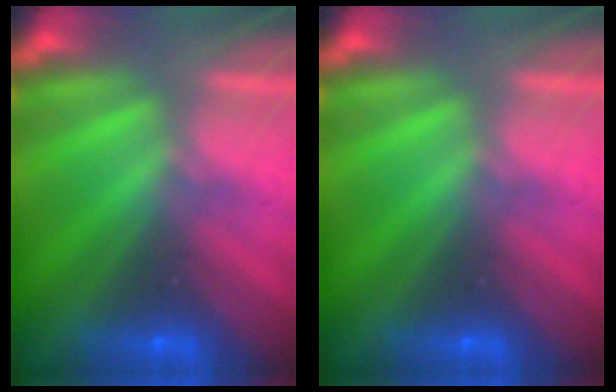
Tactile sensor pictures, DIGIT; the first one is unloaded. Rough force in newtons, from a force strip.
{"total": 0.0}